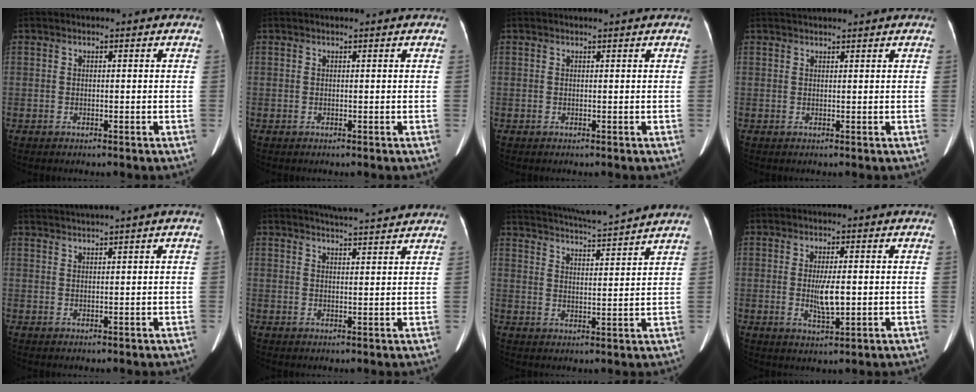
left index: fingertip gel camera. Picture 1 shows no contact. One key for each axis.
{"total": 0.5, "fx": 0.5, "fy": 0.0, "fz": 0.3, "tx": -0.003, "ty": 0.007, "tz": 0.007}
{"total": 0.7, "fx": 0.6, "fy": 0.0, "fz": 0.3, "tx": -0.005, "ty": 0.008, "tz": 0.011}
{"total": 3.3, "fx": 3.1, "fy": 0.2, "fz": 1.0, "tx": -0.013, "ty": 0.034, "tz": 0.051}
{"total": 4.1, "fx": 3.3, "fy": -1.5, "fz": 1.8, "tx": -0.031, "ty": 0.017, "tz": 0.065}
{"total": 8.5, "fx": 8.1, "fy": 0.5, "fz": 2.5, "tx": -0.043, "ty": 0.016, "tz": 0.103}
{"total": 14.3, "fx": 13.4, "fy": -0.5, "fz": 5.0, "tx": -0.100, "ty": 0.002, "tz": 0.198}
{"total": 4.2, "fx": -0.1, "fy": 0.9, "fz": 4.1, "tx": -0.077, "ty": -0.008, "tz": 0.001}